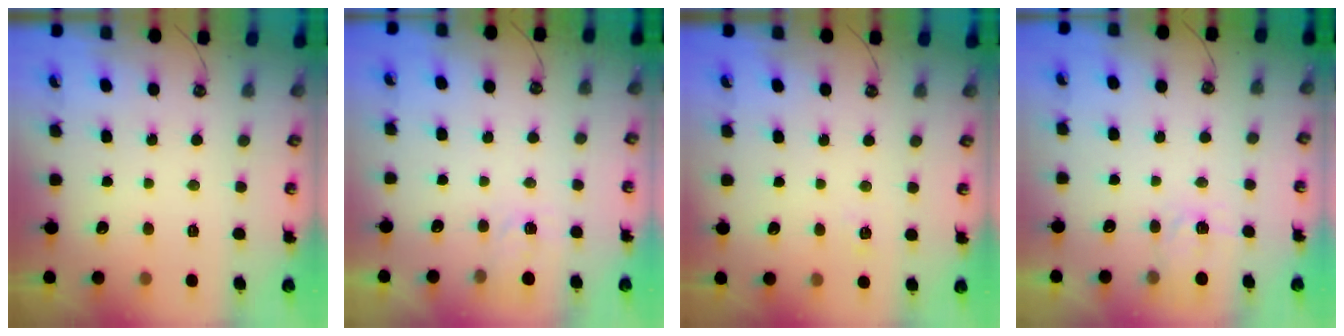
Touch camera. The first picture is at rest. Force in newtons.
{"total": 2.9, "press": 2.9, "slide": 0.5}
{"total": 2.3, "press": 2.3, "slide": 0.3}
{"total": 4.1, "press": 4.0, "slide": 0.6}